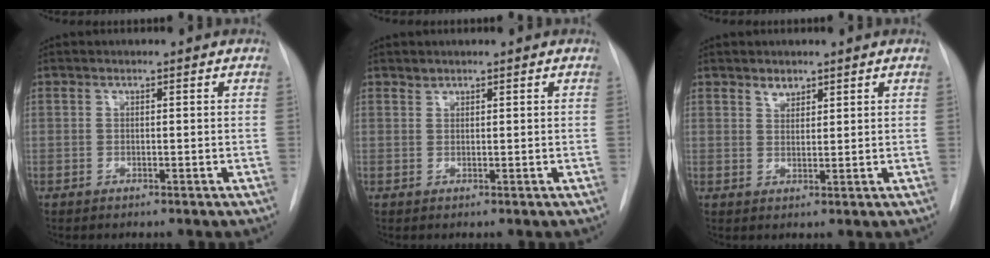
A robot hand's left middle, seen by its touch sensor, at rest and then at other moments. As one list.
[{"total": 0.7, "force": [0.6, 0.2, -0.1], "torque": [0.002, -0.003, 0.010]}, {"total": 1.8, "force": [1.5, 0.9, 0.5], "torque": [-0.006, -0.002, 0.026]}]